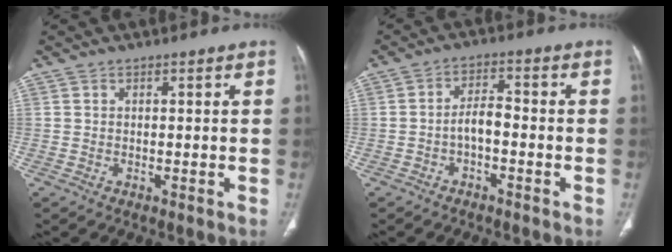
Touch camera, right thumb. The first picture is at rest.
{"total": 4.0, "force": [-1.5, 1.8, 3.2], "torque": [-0.050, 0.027, -0.031]}